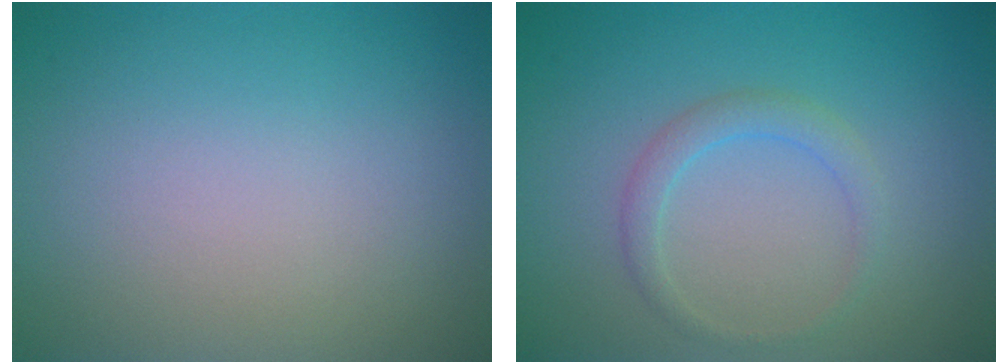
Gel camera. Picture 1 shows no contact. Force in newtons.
{"total": 1.8, "press": 1.8, "slide": 0.0}